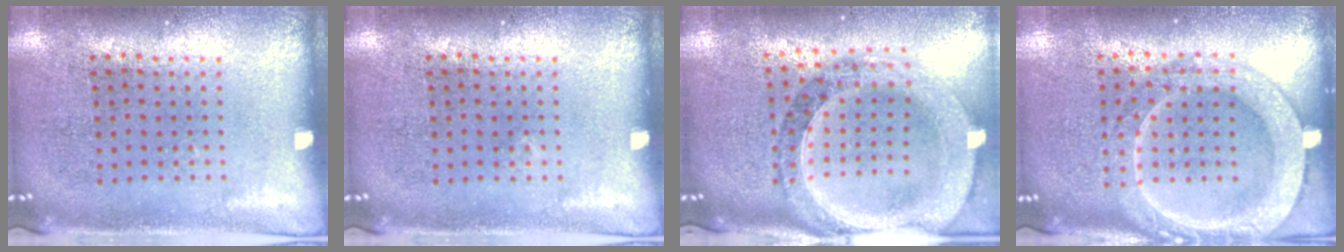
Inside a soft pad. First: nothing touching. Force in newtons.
{"total": 0.0}
{"total": 1.8, "press": 1.7, "slide": 0.5}
{"total": 2.2, "press": 2.2, "slide": 0.3}